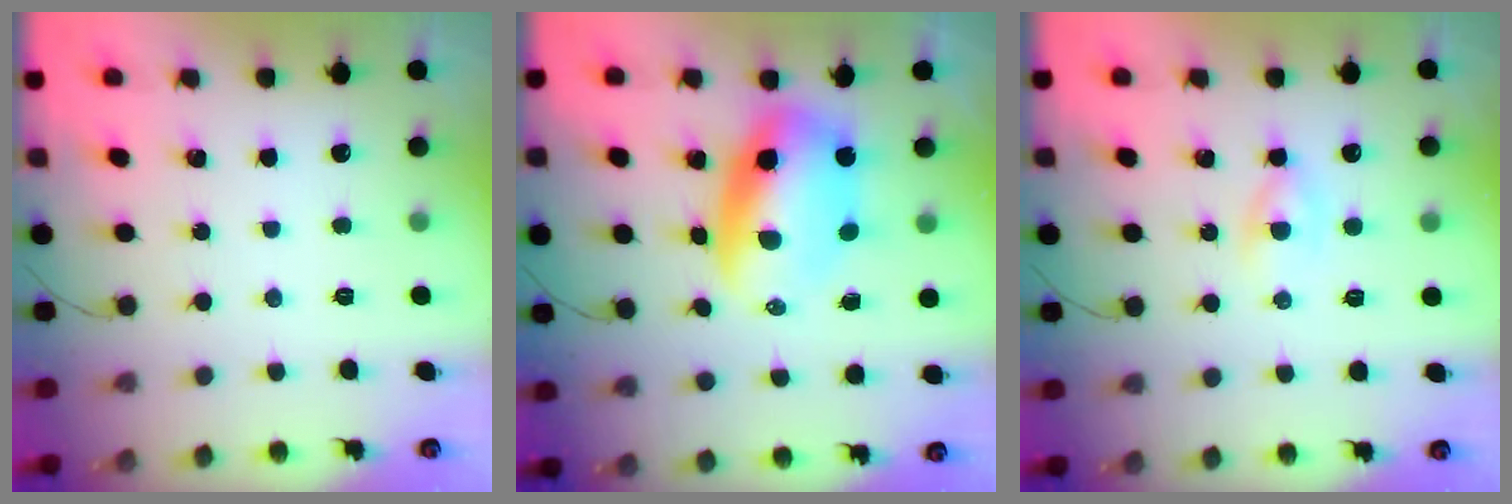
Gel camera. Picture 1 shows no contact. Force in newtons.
{"total": 9.7, "press": 9.4, "slide": 2.6}
{"total": 2.1, "press": 2.0, "slide": 0.8}